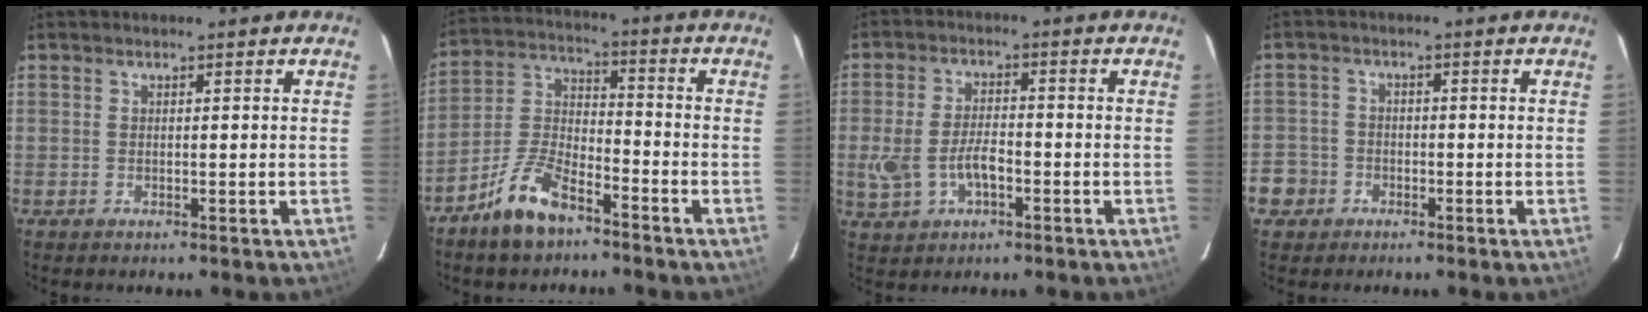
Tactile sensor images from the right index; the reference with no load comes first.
{"total": 10.6, "force": [-7.4, 4.3, 6.2], "torque": [-0.138, 0.015, -0.140]}
{"total": 7.9, "force": [-2.4, 4.3, 6.2], "torque": [-0.139, 0.004, -0.036]}
{"total": 6.2, "force": [-2.9, 5.4, 1.1], "torque": [-0.031, 0.030, -0.050]}